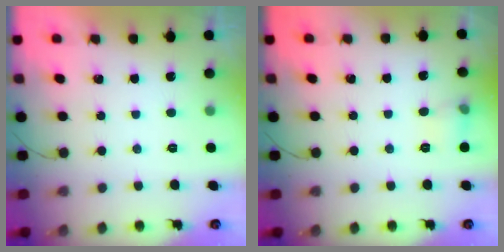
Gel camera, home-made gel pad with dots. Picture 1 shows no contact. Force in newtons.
{"total": 6.6, "press": 6.4, "slide": 1.6}